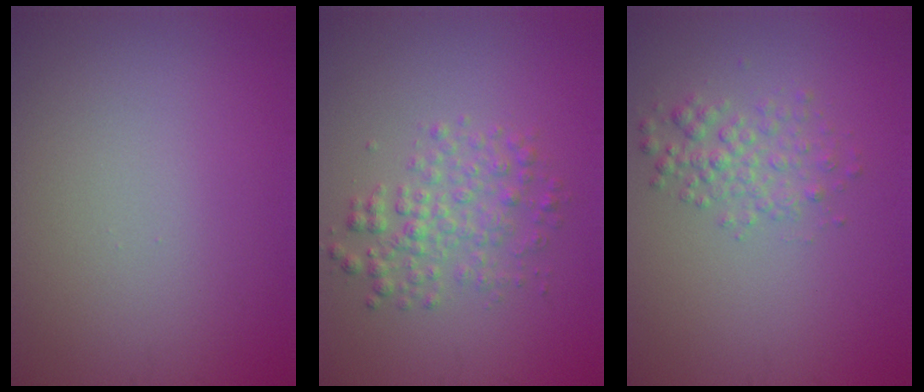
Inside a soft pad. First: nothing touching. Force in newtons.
{"total": 3.1, "press": 3.1, "slide": 0.0}
{"total": 2.4, "press": 2.4, "slide": 0.1}